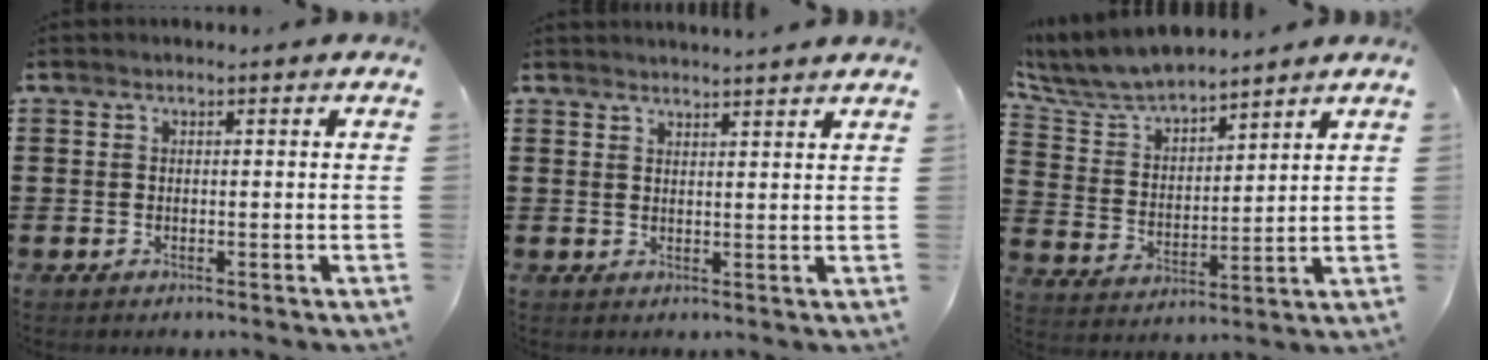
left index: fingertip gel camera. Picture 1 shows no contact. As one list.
[{"total": 2.0, "force": [2.0, -0.5, 0.0], "torque": [-0.005, -0.004, 0.038]}, {"total": 6.8, "force": [6.3, 1.6, 1.8], "torque": [-0.070, -0.032, 0.110]}]